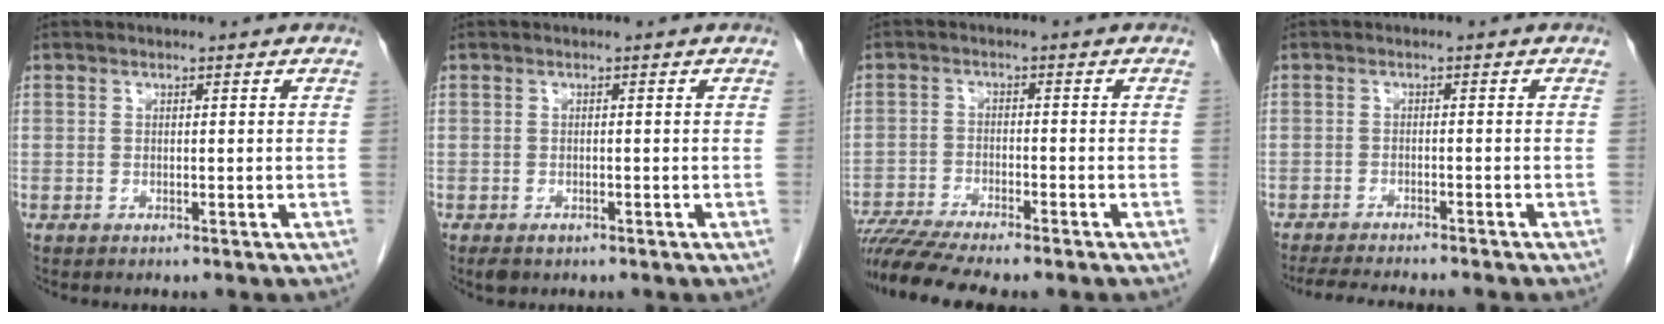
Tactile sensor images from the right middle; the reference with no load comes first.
{"total": 1.6, "force": [-1.0, 1.0, 0.8], "torque": [-0.016, -0.001, -0.009]}
{"total": 10.1, "force": [-8.7, 0.2, 5.1], "torque": [-0.085, -0.016, -0.141]}
{"total": 9.3, "force": [-8.3, 0.8, 4.1], "torque": [-0.058, -0.016, -0.120]}